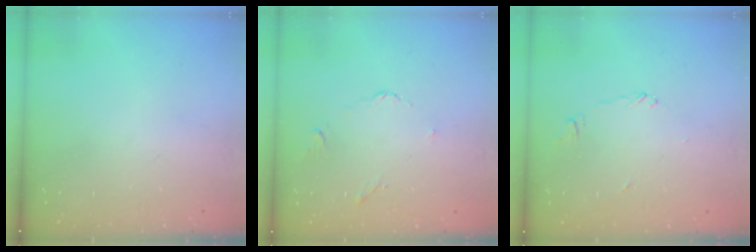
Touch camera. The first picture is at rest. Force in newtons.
{"total": 2.7, "press": 2.7, "slide": 0.5}
{"total": 4.8, "press": 4.7, "slide": 0.4}